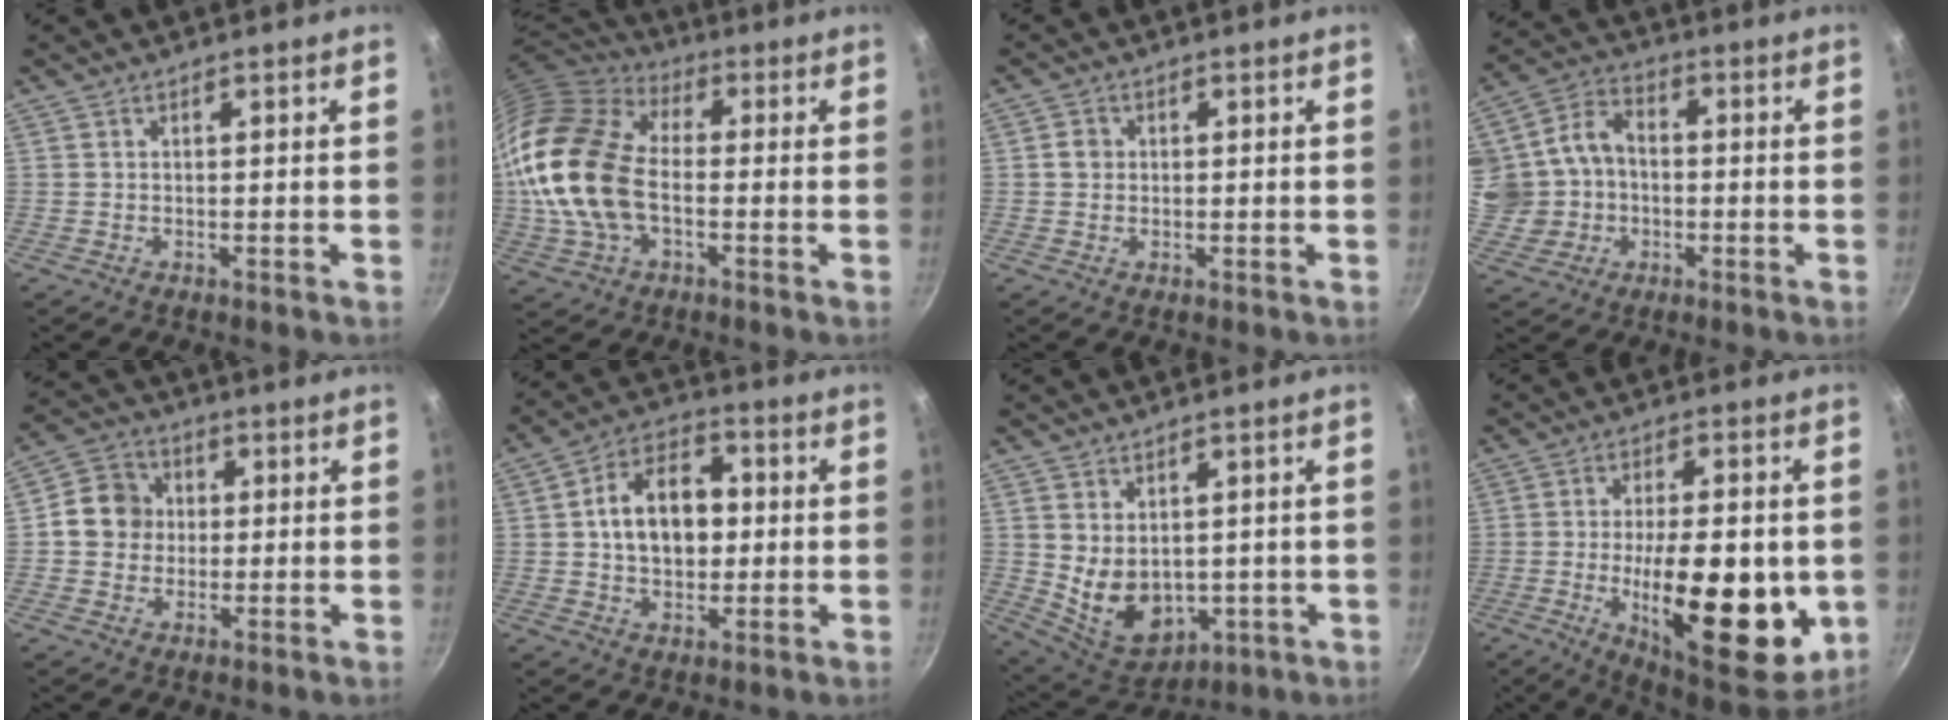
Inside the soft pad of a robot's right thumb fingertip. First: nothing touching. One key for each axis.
{"total": 21.3, "fx": -1.6, "fy": 13.8, "fz": 16.2, "tx": -0.315, "ty": 0.029, "tz": -0.039}
{"total": 2.2, "fx": 0.2, "fy": 2.0, "fz": 0.9, "tx": -0.006, "ty": 0.007, "tz": 0.000}
{"total": 12.5, "fx": -0.5, "fy": 10.9, "fz": 6.0, "tx": -0.102, "ty": 0.025, "tz": -0.011}
{"total": 8.5, "fx": 0.4, "fy": 7.7, "fz": 3.6, "tx": -0.027, "ty": 0.013, "tz": -0.012}
{"total": 13.1, "fx": 0.9, "fy": 9.2, "fz": 9.2, "tx": -0.114, "ty": 0.021, "tz": 0.003}
{"total": 10.3, "fx": 0.5, "fy": 7.6, "fz": 7.0, "tx": -0.093, "ty": -0.023, "tz": 0.040}
{"total": 22.8, "fx": -4.0, "fy": 9.0, "fz": 20.6, "tx": -0.284, "ty": -0.006, "tz": -0.051}